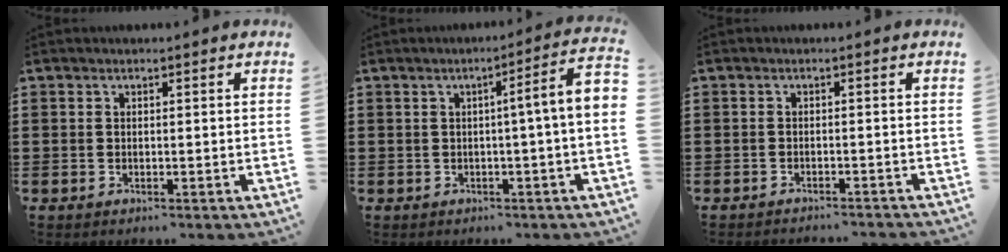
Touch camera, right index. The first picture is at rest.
{"total": 4.9, "force": [-0.5, -0.3, 4.9], "torque": [-0.080, -0.012, -0.012]}
{"total": 1.2, "force": [-1.1, -0.2, 0.1], "torque": [-0.004, 0.003, -0.023]}